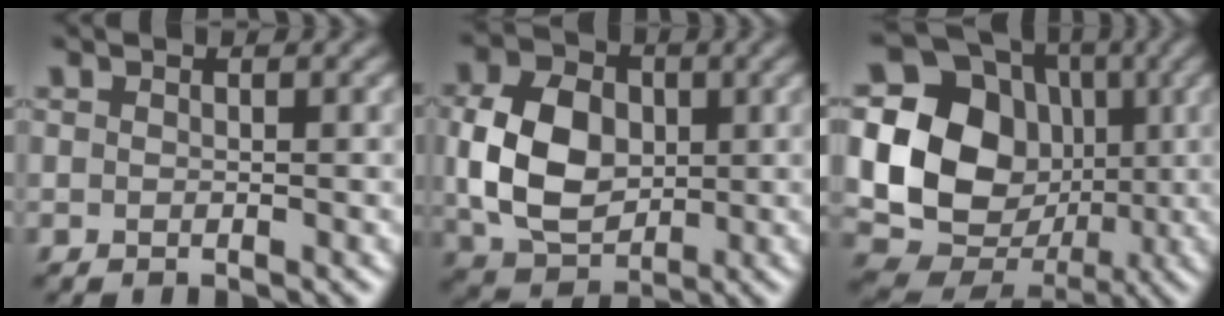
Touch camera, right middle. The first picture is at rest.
{"total": 8.0, "force": [0.3, 5.9, 5.4], "torque": [-0.117, 0.003, 0.002]}
{"total": 17.1, "force": [1.2, 15.2, 7.9], "torque": [-0.179, 0.012, 0.001]}